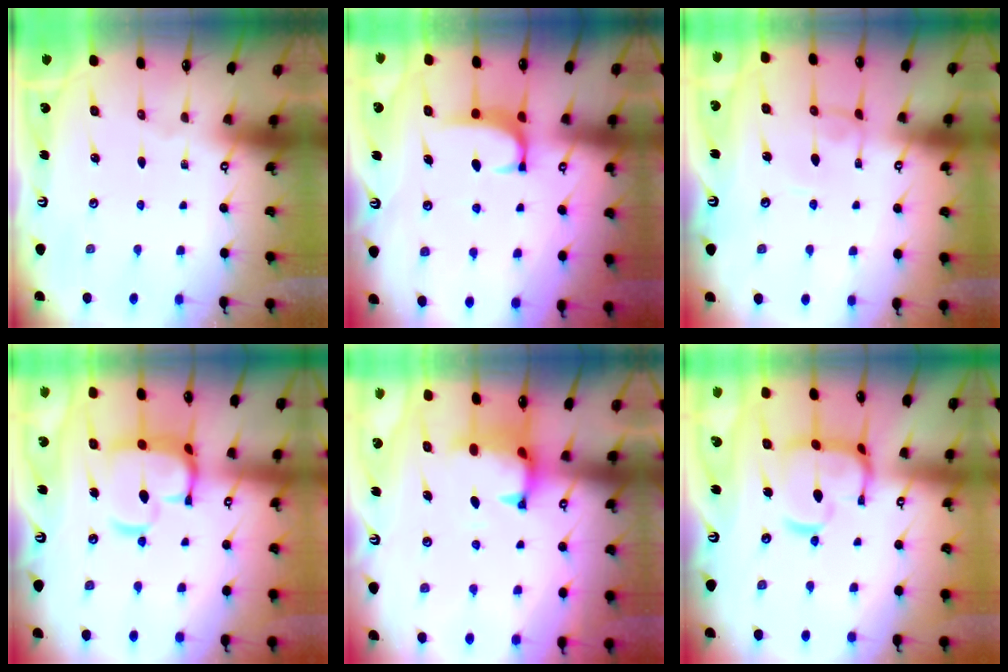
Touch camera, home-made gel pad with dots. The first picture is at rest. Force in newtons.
{"total": 1.8, "press": 1.8, "slide": 0.5}
{"total": 2.0, "press": 2.0, "slide": 0.2}
{"total": 10.0, "press": 9.9, "slide": 1.5}
{"total": 1.2, "press": 0.6, "slide": 1.0}
{"total": 12.1, "press": 12.0, "slide": 1.4}